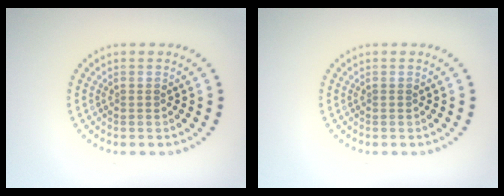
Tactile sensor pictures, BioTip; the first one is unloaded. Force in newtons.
{"total": 0.0}